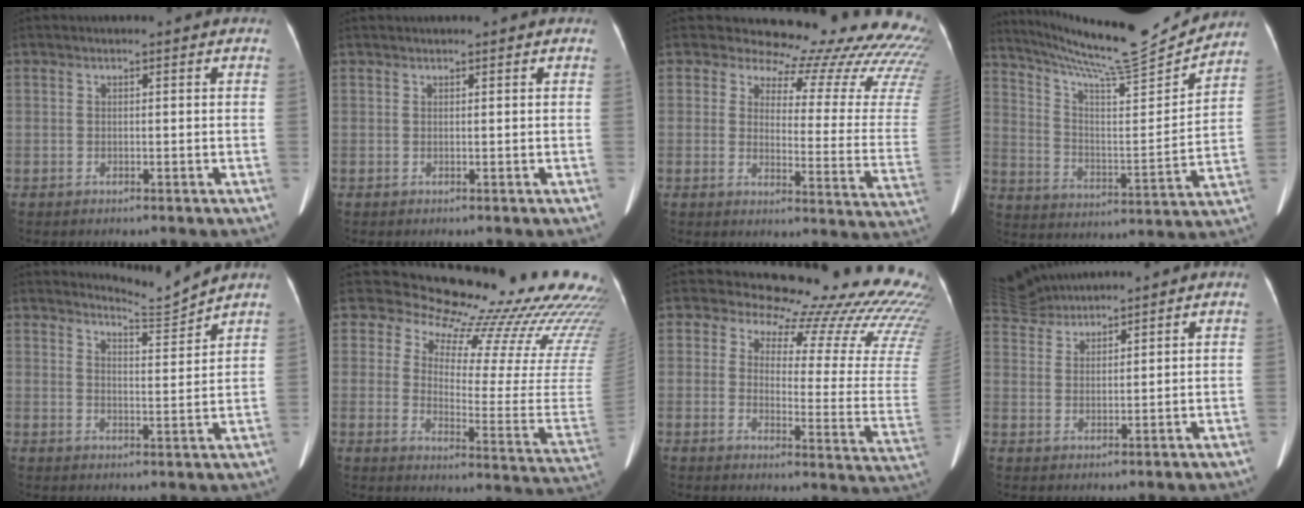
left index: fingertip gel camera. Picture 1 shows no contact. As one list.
[{"total": 2.4, "force": [2.2, 0.1, 1.0], "torque": [-0.013, 0.019, 0.026]}, {"total": 25.9, "force": [25.0, 5.3, 4.6], "torque": [-0.035, -0.172, 0.258]}, {"total": 19.0, "force": [17.9, -0.1, 6.3], "torque": [-0.120, -0.046, 0.275]}, {"total": 4.5, "force": [4.1, -1.7, -1.0], "torque": [0.006, -0.038, 0.075]}, {"total": 22.5, "force": [20.7, 3.2, 8.3], "torque": [-0.121, -0.138, 0.236]}, {"total": 26.5, "force": [25.5, 4.0, 5.9], "torque": [-0.060, -0.185, 0.272]}, {"total": 7.1, "force": [7.0, 0.5, 1.1], "torque": [-0.030, 0.019, 0.143]}]